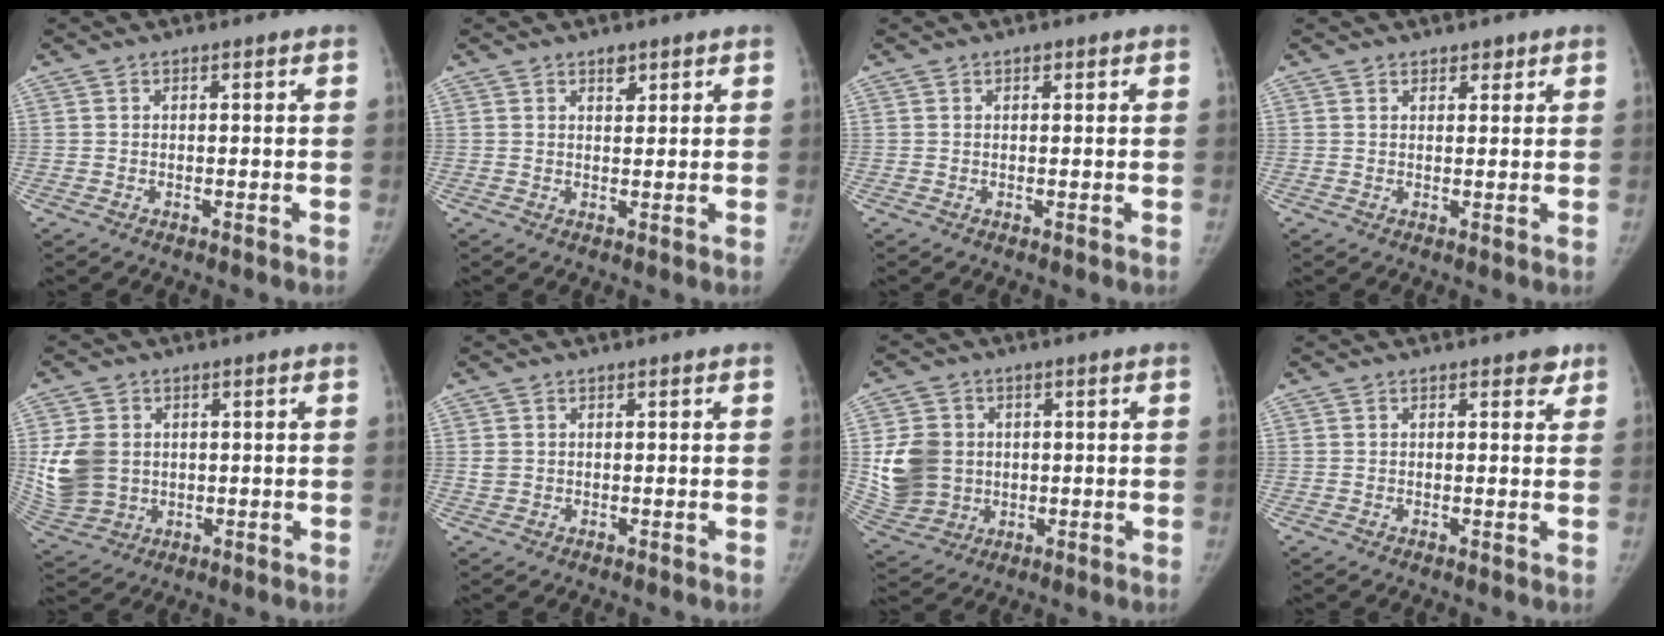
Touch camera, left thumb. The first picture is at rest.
{"total": 2.1, "force": [1.4, 1.1, 1.0], "torque": [-0.003, -0.008, 0.022]}
{"total": 0.6, "force": [0.4, 0.4, 0.3], "torque": [-0.002, -0.002, 0.004]}
{"total": 1.8, "force": [1.3, 1.1, 0.4], "torque": [0.010, -0.007, 0.016]}
{"total": 10.3, "force": [1.0, 8.3, 6.0], "torque": [-0.110, -0.004, 0.034]}
{"total": 1.4, "force": [0.4, 1.2, 0.5], "torque": [-0.003, -0.001, 0.008]}
{"total": 11.2, "force": [0.8, 9.7, 5.6], "torque": [-0.089, -0.001, 0.030]}
{"total": 2.1, "force": [1.4, 1.2, 1.0], "torque": [0.007, -0.005, 0.012]}